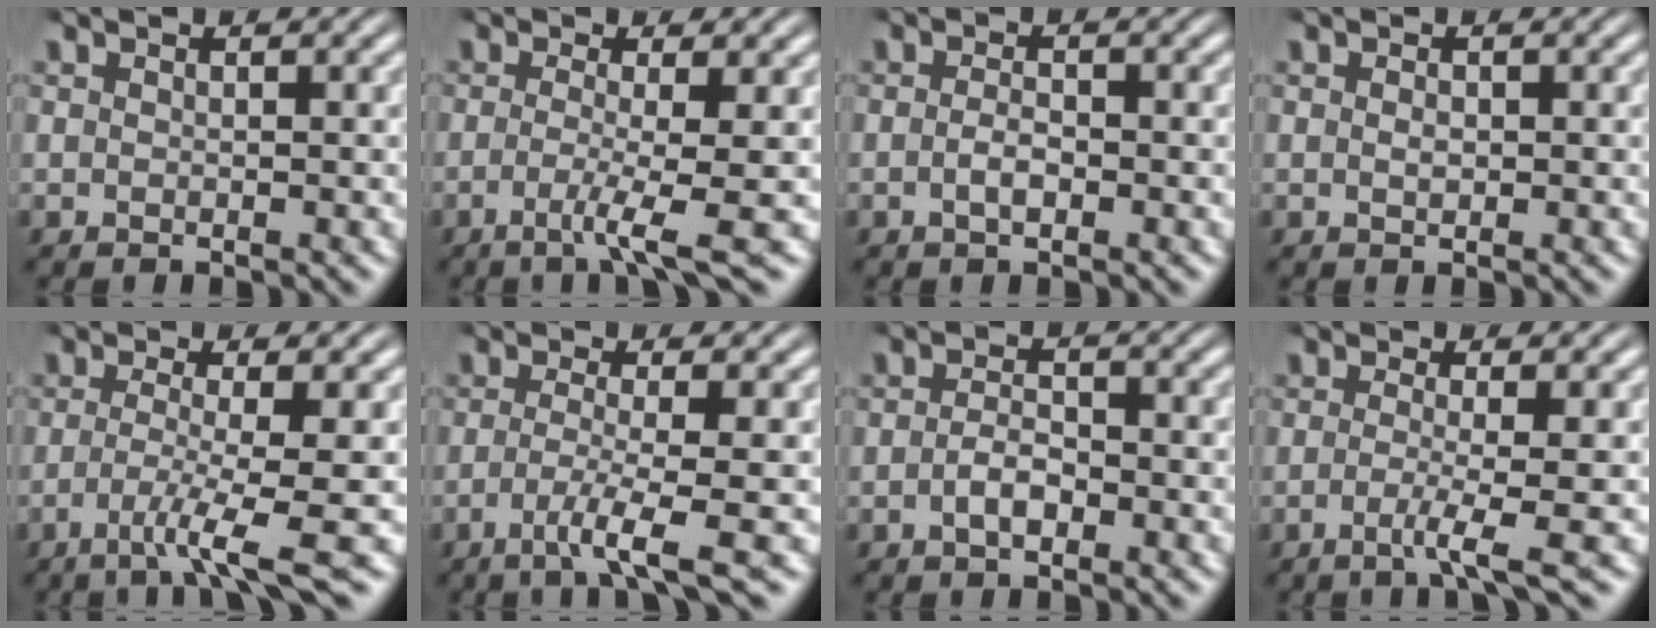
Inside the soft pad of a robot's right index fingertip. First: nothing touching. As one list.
[{"total": 3.4, "force": [-1.4, -0.5, 3.1], "torque": [-0.064, -0.025, -0.019]}, {"total": 1.6, "force": [-1.0, 0.5, 1.2], "torque": [-0.027, -0.008, -0.015]}, {"total": 0.6, "force": [-0.1, 0.2, 0.5], "torque": [-0.013, -0.008, 0.002]}, {"total": 4.8, "force": [-2.2, 0.1, 4.3], "torque": [-0.084, -0.031, -0.027]}, {"total": 4.0, "force": [-1.9, -0.1, 3.5], "torque": [-0.075, -0.029, -0.022]}, {"total": 2.0, "force": [-1.4, 0.7, 1.3], "torque": [-0.026, -0.009, -0.021]}, {"total": 2.7, "force": [-1.1, -0.6, 2.5], "torque": [-0.054, -0.020, -0.016]}]